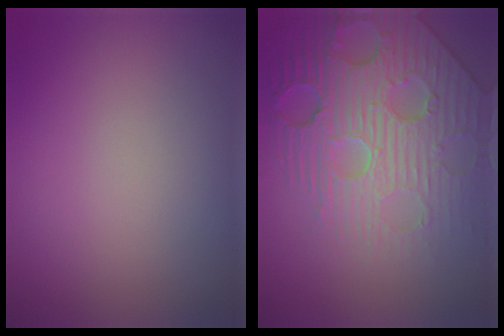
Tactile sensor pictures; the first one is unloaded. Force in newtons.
{"total": 8.1, "press": 6.1, "slide": 5.4}